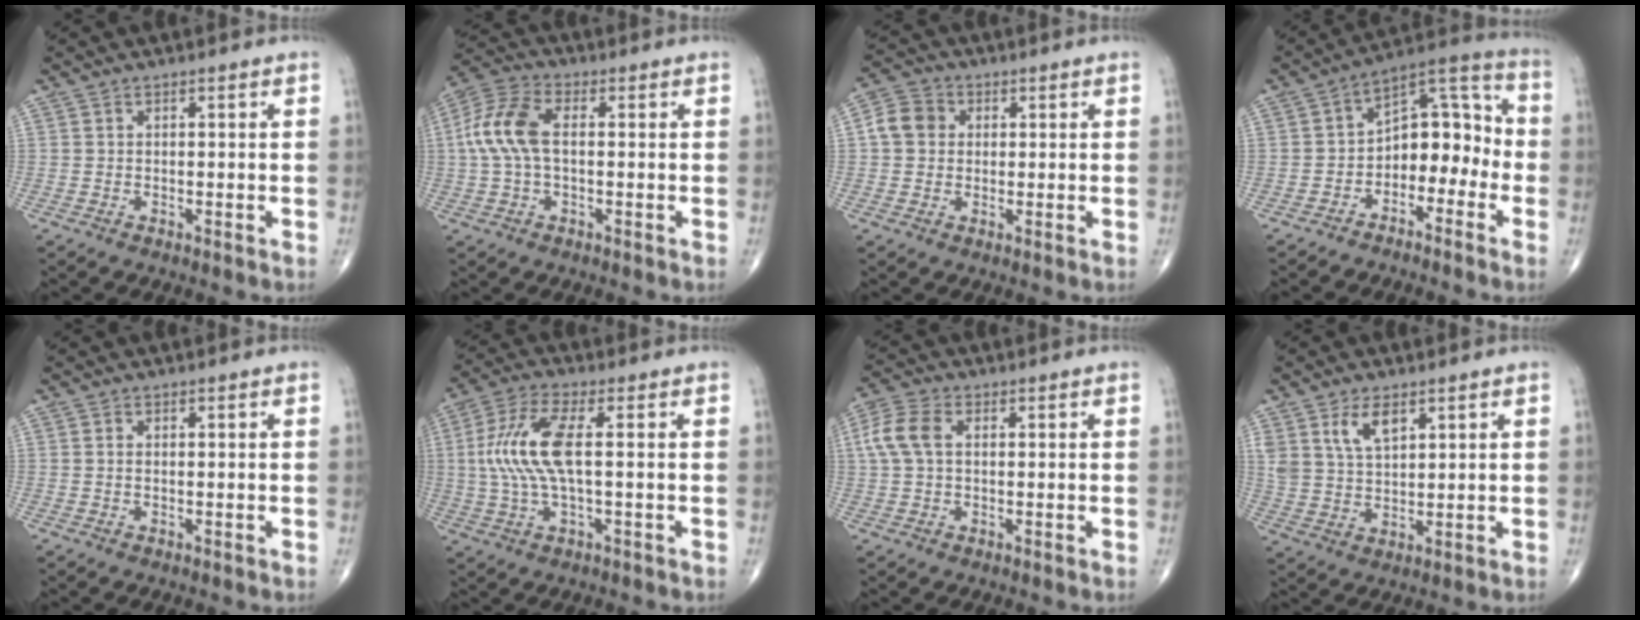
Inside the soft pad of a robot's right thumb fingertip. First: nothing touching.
{"total": 10.3, "force": [0.5, 5.6, 8.6], "torque": [-0.197, 0.028, 0.004]}
{"total": 6.1, "force": [0.8, 5.3, 2.8], "torque": [-0.042, 0.011, 0.006]}
{"total": 12.0, "force": [-3.4, 7.7, 8.5], "torque": [-0.082, 0.069, -0.065]}
{"total": 0.6, "force": [0.0, 0.3, 0.5], "torque": [-0.009, 0.001, 0.000]}
{"total": 11.2, "force": [0.8, 3.6, 10.6], "torque": [-0.251, 0.016, 0.014]}
{"total": 6.9, "force": [1.2, 4.4, 5.2], "torque": [-0.128, 0.019, 0.021]}
{"total": 6.5, "force": [3.5, 3.4, 4.3], "torque": [-0.070, -0.016, 0.073]}